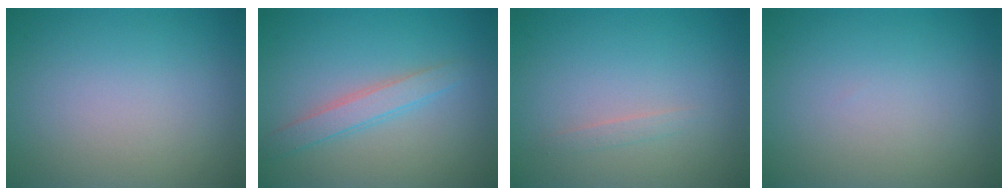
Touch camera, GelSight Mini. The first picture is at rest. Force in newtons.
{"total": 2.3, "press": 2.3, "slide": 0.1}
{"total": 0.7, "press": 0.7, "slide": 0.1}
{"total": 0.0}